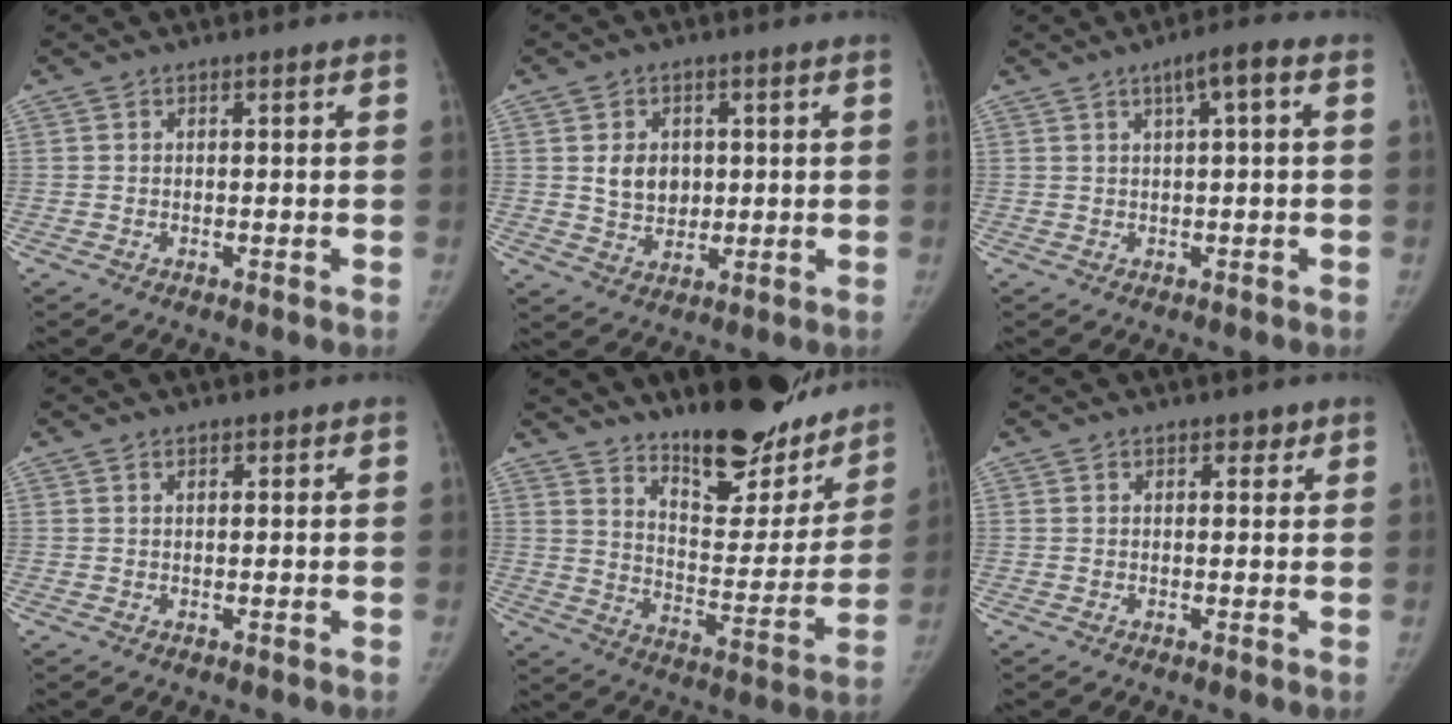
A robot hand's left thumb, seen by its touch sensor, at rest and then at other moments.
{"total": 6.6, "force": [1.1, 5.2, 3.9], "torque": [-0.037, -0.009, 0.028]}
{"total": 4.6, "force": [1.5, 0.6, 4.3], "torque": [-0.071, 0.013, 0.023]}
{"total": 0.9, "force": [0.6, 0.4, 0.5], "torque": [-0.005, -0.002, 0.009]}
{"total": 22.1, "force": [17.7, 7.5, 10.8], "torque": [-0.102, -0.124, 0.257]}
{"total": 1.6, "force": [1.1, 0.9, 0.8], "torque": [0.002, -0.004, 0.011]}